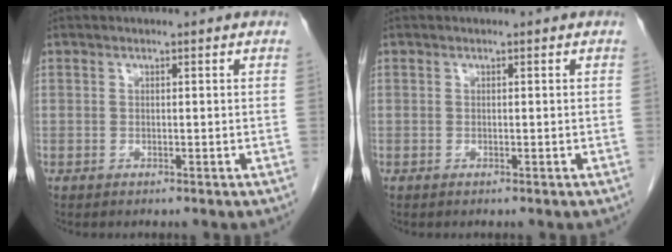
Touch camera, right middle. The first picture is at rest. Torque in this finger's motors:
{"motor_torque": [0.73, -0.26, 0.19, 0.06]}